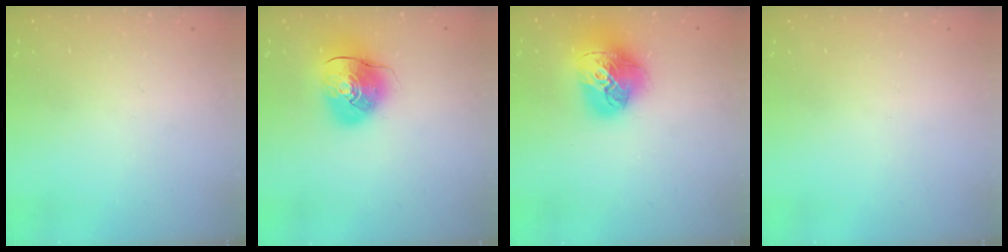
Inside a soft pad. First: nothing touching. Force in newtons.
{"total": 10.6, "press": 10.5, "slide": 1.8}
{"total": 17.5, "press": 17.4, "slide": 2.0}
{"total": 0.0}